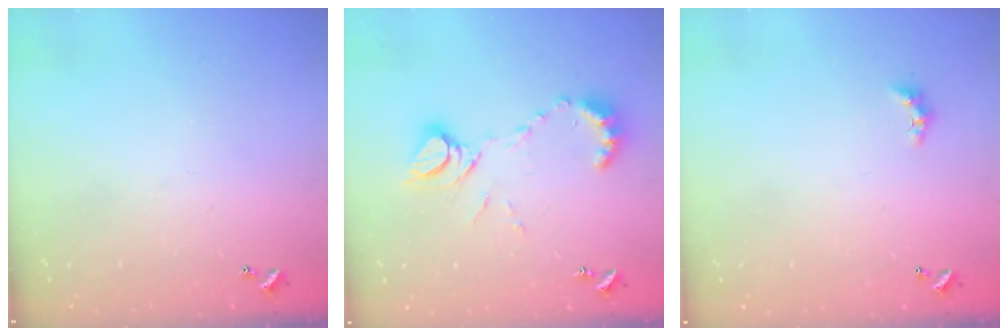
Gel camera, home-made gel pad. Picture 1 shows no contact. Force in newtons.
{"total": 11.4, "press": 11.3, "slide": 1.2}
{"total": 1.3, "press": 1.2, "slide": 0.6}